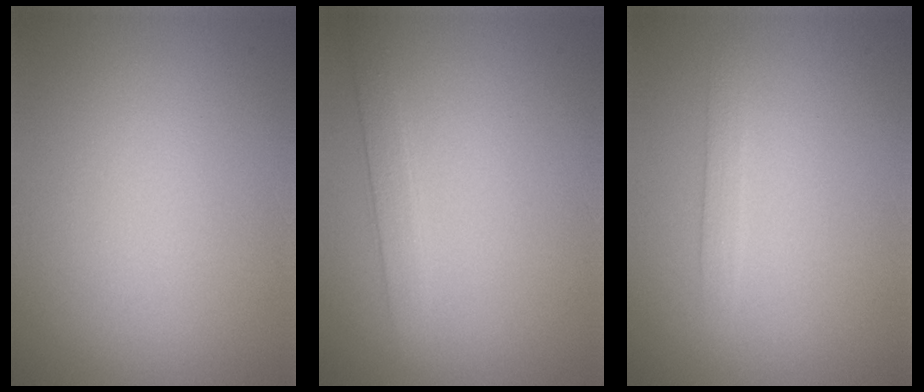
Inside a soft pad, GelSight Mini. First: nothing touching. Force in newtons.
{"total": 2.2, "press": 2.2, "slide": 0.2}
{"total": 1.3, "press": 1.3, "slide": 0.1}